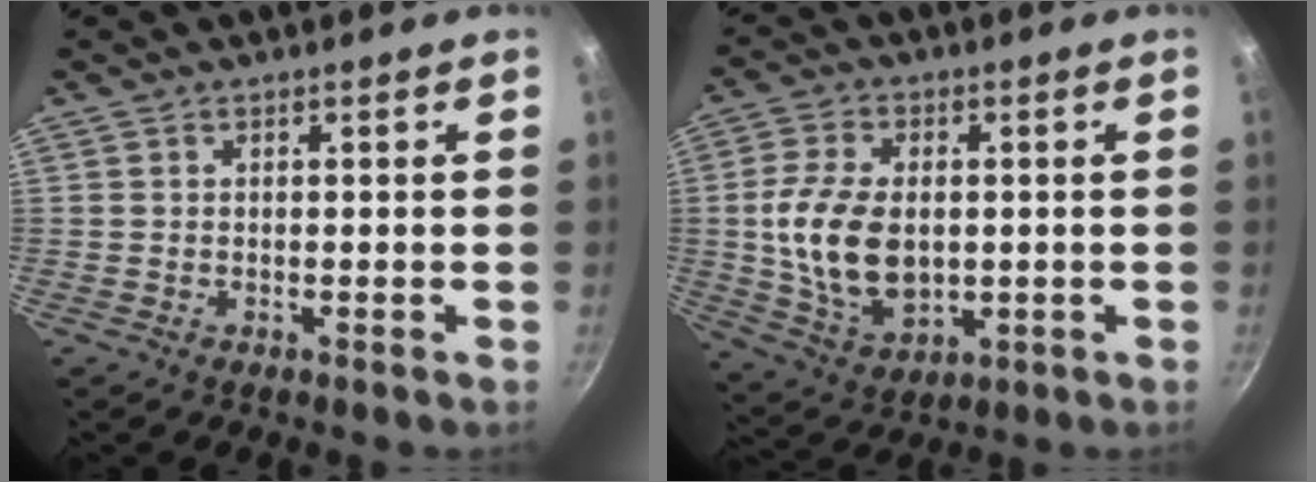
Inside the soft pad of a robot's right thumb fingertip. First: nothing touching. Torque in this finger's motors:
{"motor_torque": [-0.52, 1.27, 1.42, 0.03, 0.12]}